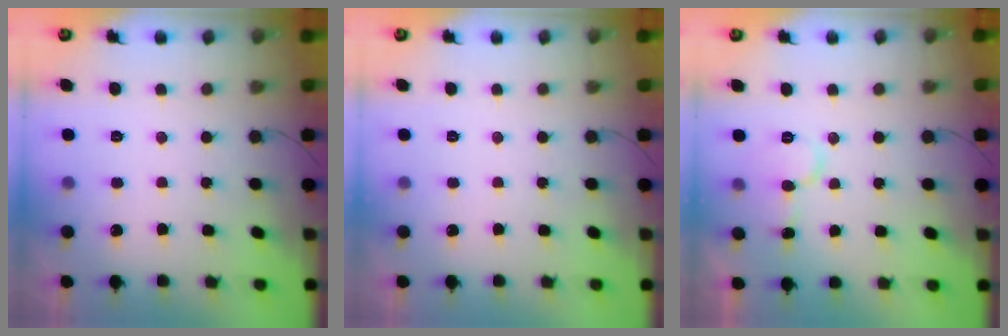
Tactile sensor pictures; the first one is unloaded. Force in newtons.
{"total": 0.0}
{"total": 9.1, "press": 9.0, "slide": 0.8}